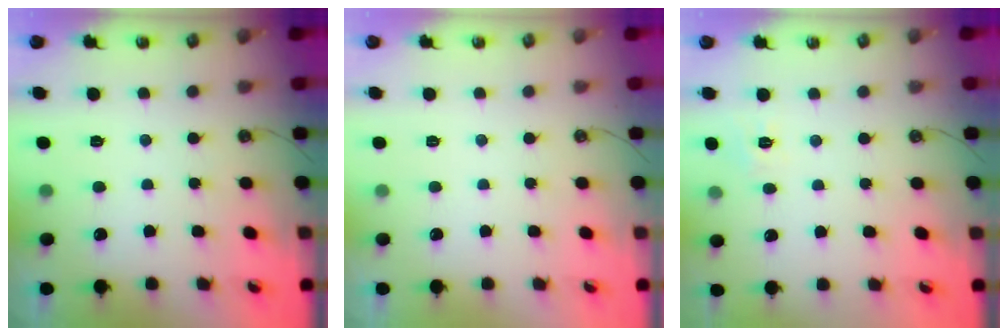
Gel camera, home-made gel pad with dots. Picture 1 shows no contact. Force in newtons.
{"total": 0.0}
{"total": 4.4, "press": 4.4, "slide": 0.6}